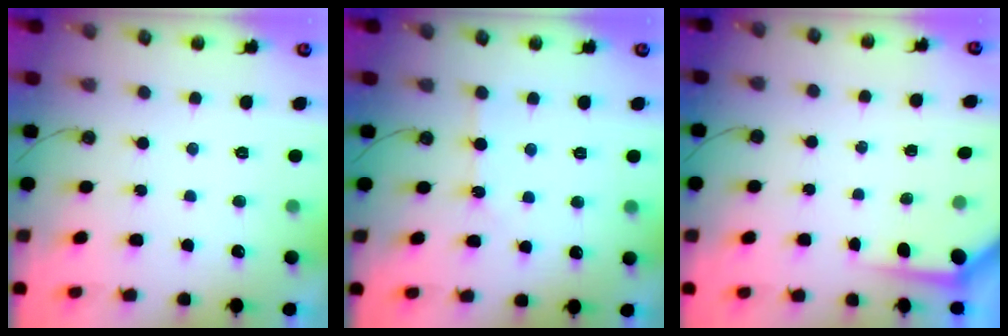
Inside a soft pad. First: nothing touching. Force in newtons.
{"total": 2.3, "press": 2.3, "slide": 0.4}
{"total": 3.6, "press": 3.6, "slide": 0.3}